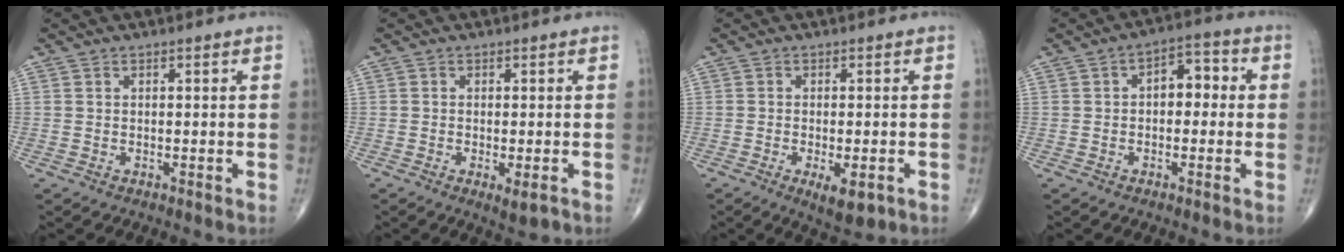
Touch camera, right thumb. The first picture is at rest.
{"total": 3.1, "force": [-1.2, 0.9, 2.7], "torque": [-0.044, -0.008, -0.016]}
{"total": 5.9, "force": [-2.3, 2.3, 4.9], "torque": [-0.070, -0.003, -0.027]}
{"total": 6.1, "force": [0.2, 3.8, 4.8], "torque": [-0.039, 0.022, -0.008]}